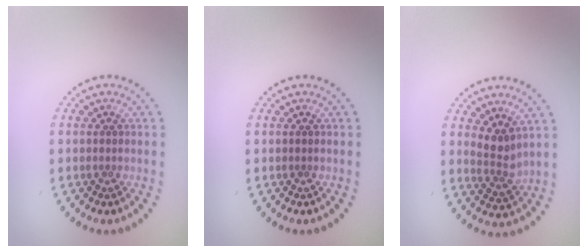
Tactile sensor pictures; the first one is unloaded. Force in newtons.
{"total": 0.0}
{"total": 2.2, "press": 1.8, "slide": 1.3}